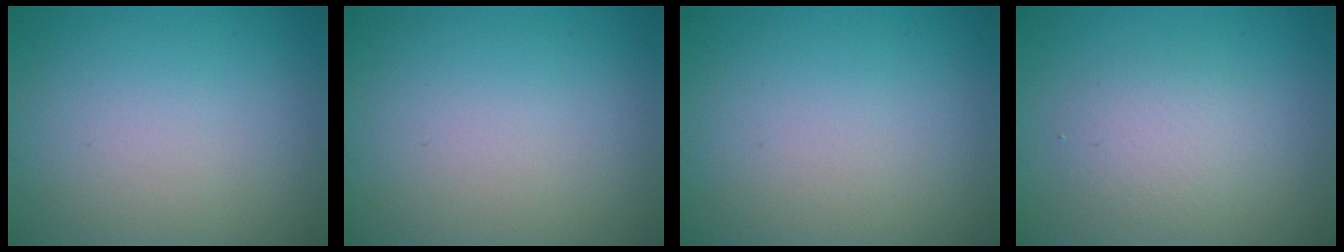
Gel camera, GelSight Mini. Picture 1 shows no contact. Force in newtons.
{"total": 0.0}
{"total": 0.0}
{"total": 2.8, "press": 2.8, "slide": 0.1}